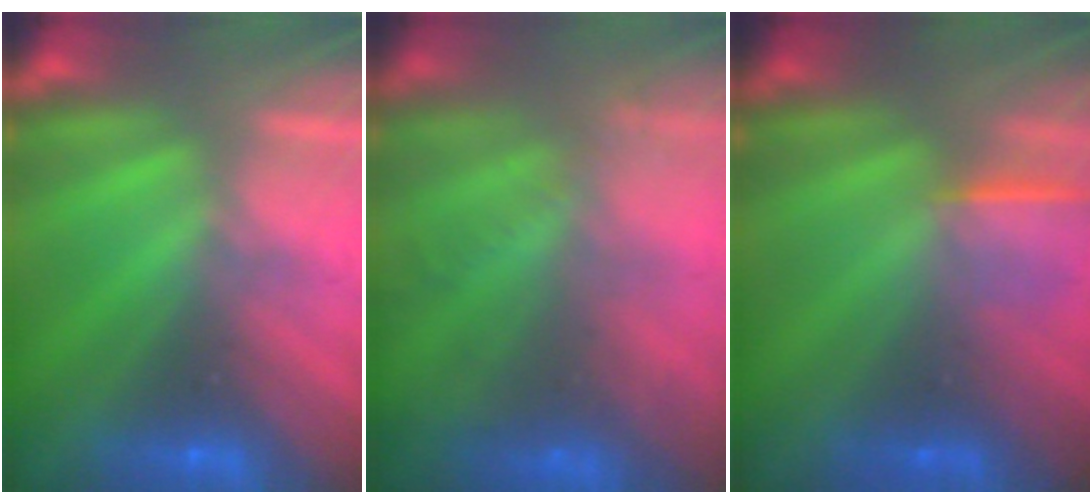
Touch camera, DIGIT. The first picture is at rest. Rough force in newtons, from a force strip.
{"total": 7.7}
{"total": 1.2}